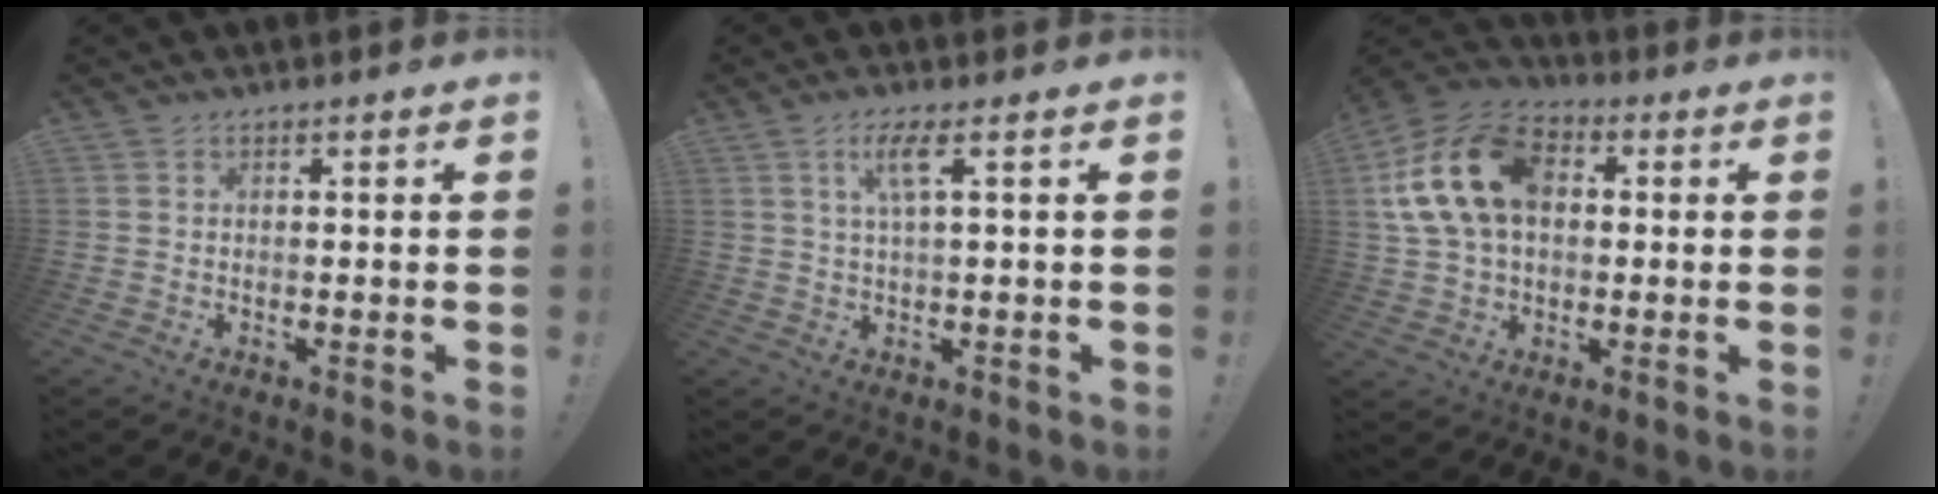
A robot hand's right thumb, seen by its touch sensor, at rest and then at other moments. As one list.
[{"total": 5.7, "force": [2.0, 0.4, 5.3], "torque": [-0.099, 0.001, 0.028]}, {"total": 19.0, "force": [4.0, 13.1, 13.1], "torque": [-0.230, 0.007, 0.080]}]